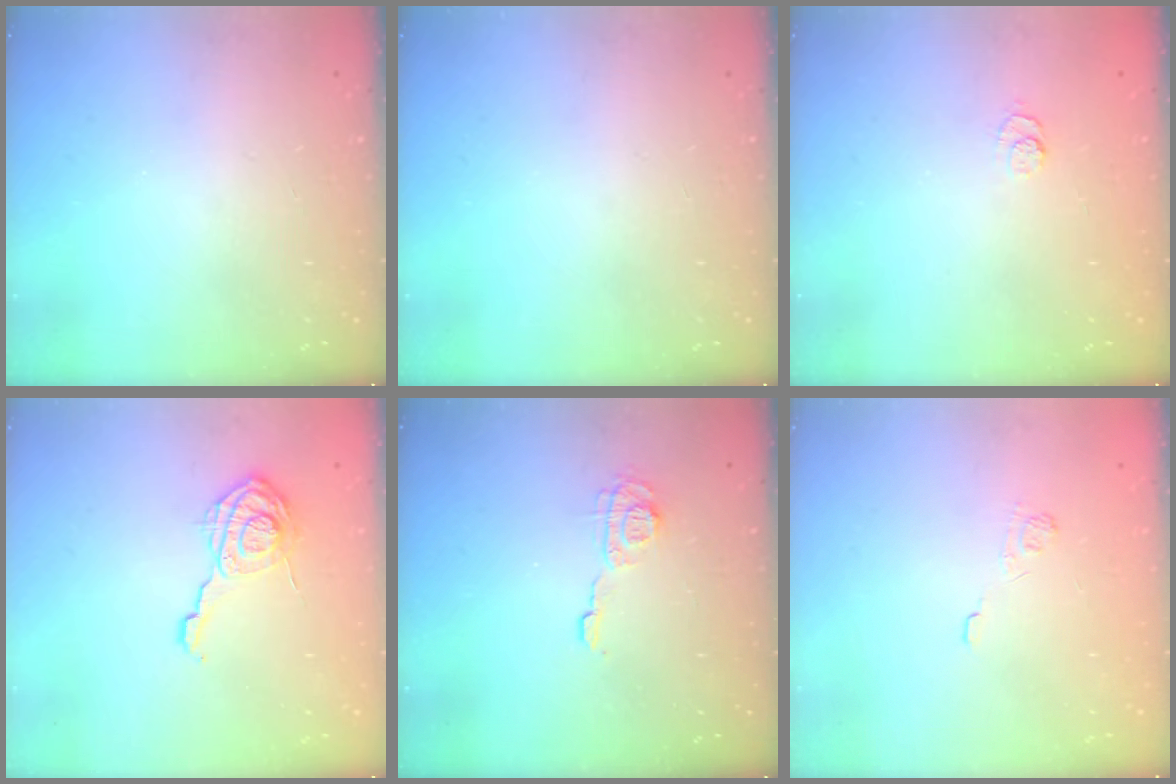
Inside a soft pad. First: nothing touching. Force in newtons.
{"total": 0.0}
{"total": 2.4, "press": 2.0, "slide": 1.4}
{"total": 12.8, "press": 12.8, "slide": 0.5}
{"total": 7.9, "press": 7.9, "slide": 0.2}
{"total": 2.3, "press": 1.9, "slide": 1.4}